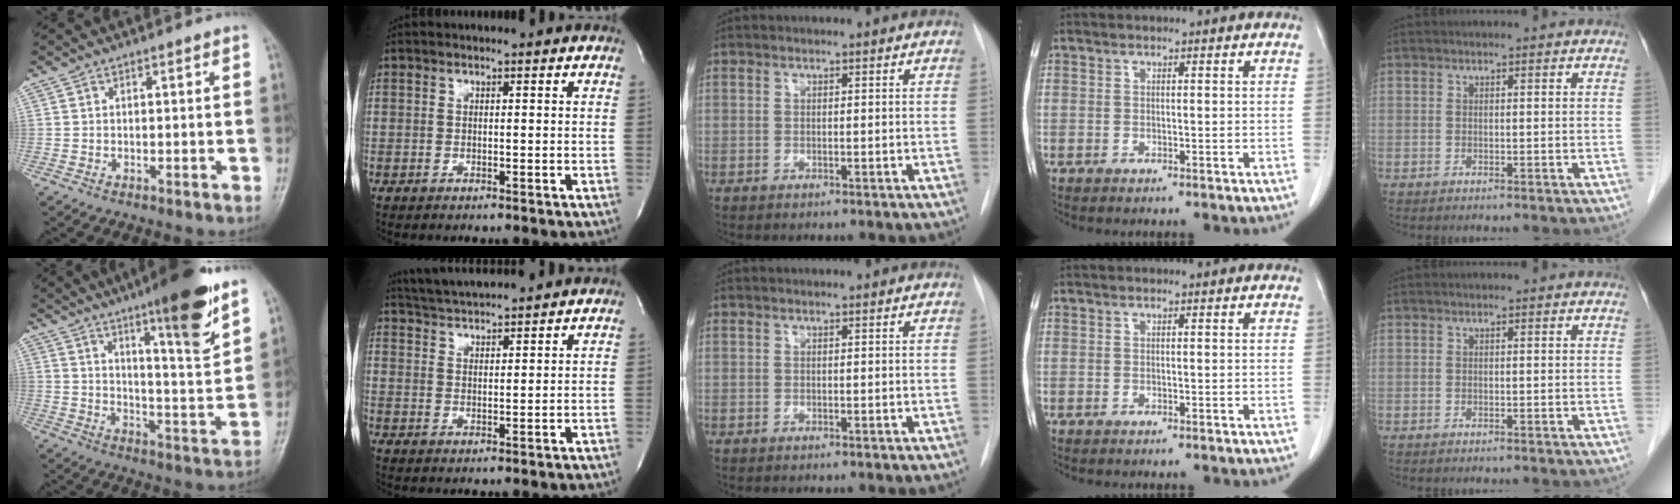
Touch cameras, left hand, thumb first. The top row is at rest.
{"thumb": {"total": 16.4, "force": [10.3, 2.1, 12.6], "torque": [-0.170, -0.063, 0.159]}, "index": {"total": 8.6, "force": [8.3, -0.3, 2.5], "torque": [-0.057, 0.024, 0.138]}}